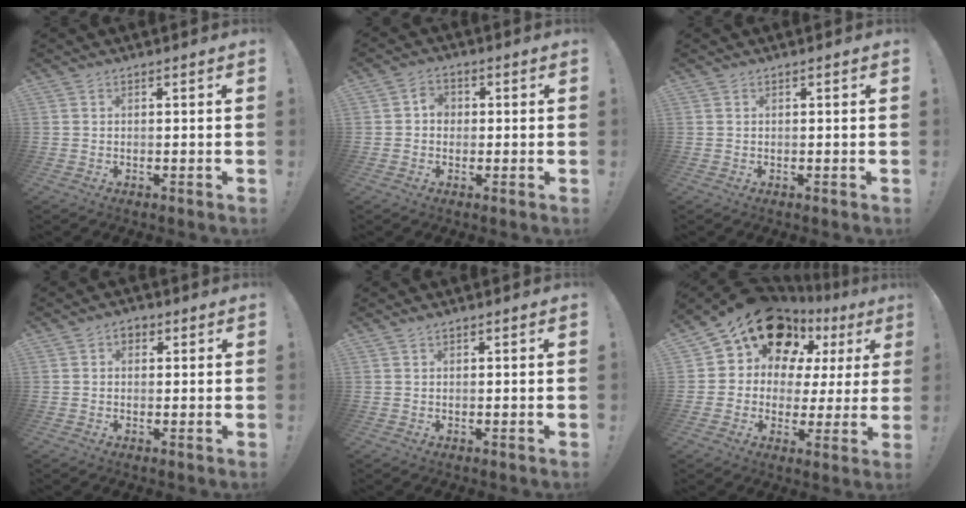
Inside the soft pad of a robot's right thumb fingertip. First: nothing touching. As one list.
[{"total": 4.1, "force": [-0.5, 3.6, 1.9], "torque": [-0.025, 0.007, -0.010]}, {"total": 0.0}, {"total": 2.7, "force": [0.9, 2.0, 1.6], "torque": [-0.016, 0.000, 0.013]}, {"total": 0.8, "force": [0.7, 0.2, 0.3], "torque": [0.001, -0.004, 0.011]}, {"total": 16.6, "force": [10.2, 10.2, 8.3], "torque": [-0.124, -0.075, 0.194]}]